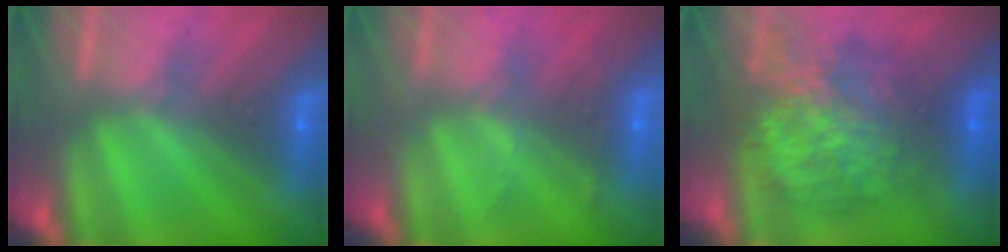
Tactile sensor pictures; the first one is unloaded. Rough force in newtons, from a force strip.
{"total": 2.3}
{"total": 7.5}